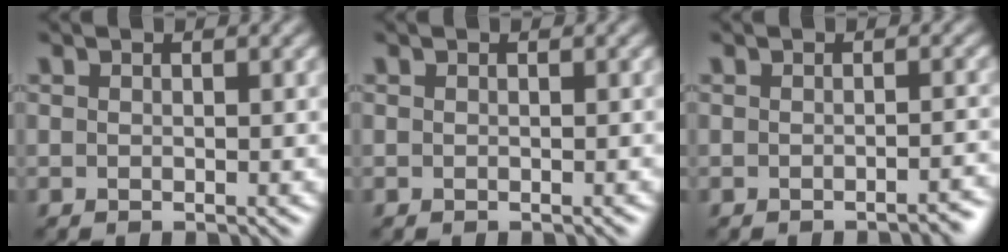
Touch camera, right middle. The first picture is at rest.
{"total": 0.0}
{"total": 1.2, "force": [-1.0, 0.2, 0.6], "torque": [-0.011, 0.004, -0.011]}